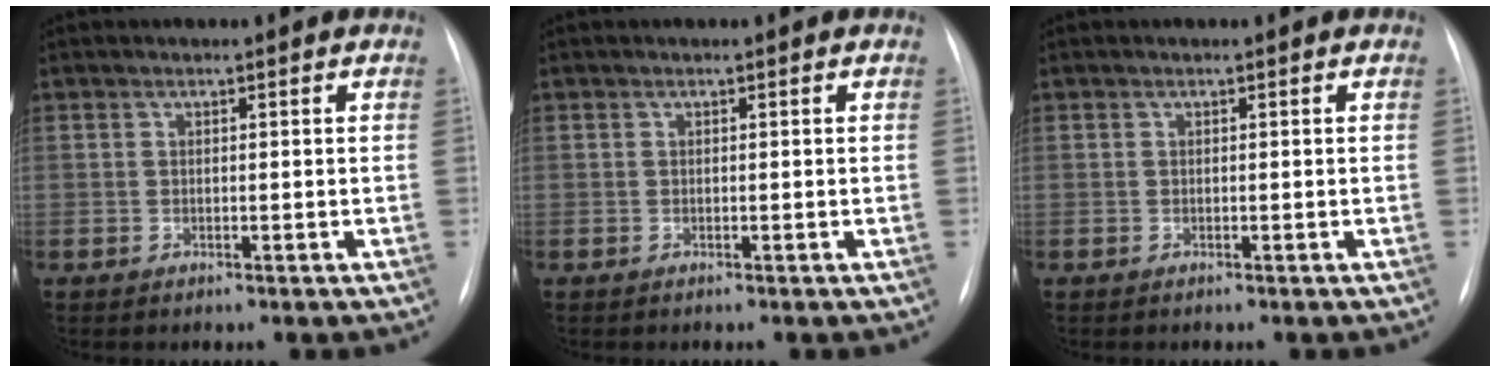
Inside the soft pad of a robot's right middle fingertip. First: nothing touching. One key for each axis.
{"total": 0.0}
{"total": 0.0}